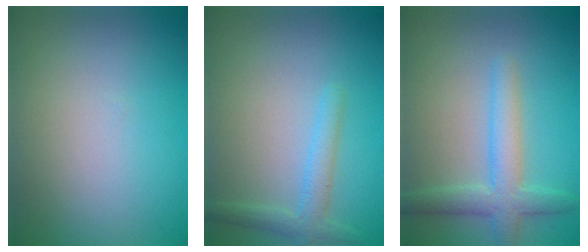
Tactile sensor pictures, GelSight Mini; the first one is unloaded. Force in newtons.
{"total": 2.3, "press": 2.3, "slide": 0.1}
{"total": 3.9, "press": 3.9, "slide": 0.2}